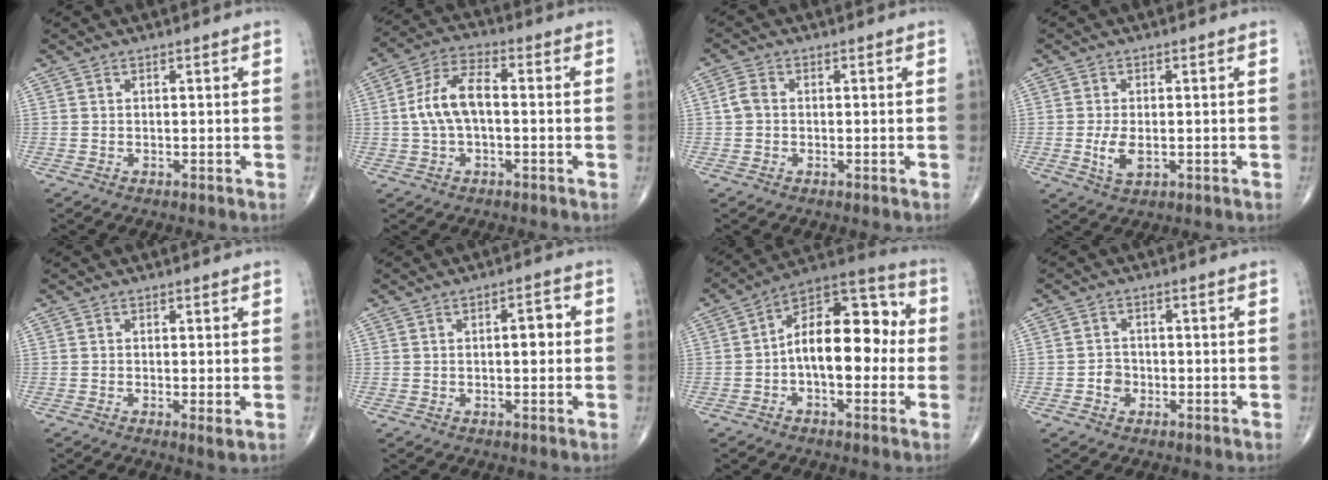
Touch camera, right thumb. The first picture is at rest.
{"total": 9.1, "force": [-0.2, 4.5, 7.9], "torque": [-0.162, 0.029, -0.010]}
{"total": 2.6, "force": [-0.1, 2.1, 1.7], "torque": [-0.033, 0.009, -0.006]}
{"total": 4.4, "force": [-0.8, 2.2, 3.7], "torque": [-0.076, -0.008, -0.011]}
{"total": 1.7, "force": [-0.2, 0.3, 1.7], "torque": [-0.036, -0.009, -0.008]}
{"total": 3.8, "force": [0.3, 1.7, 3.4], "torque": [-0.044, 0.008, 0.001]}
{"total": 16.4, "force": [-0.6, 8.8, 13.8], "torque": [-0.189, 0.046, -0.023]}
{"total": 2.7, "force": [-1.0, 2.2, 1.1], "torque": [-0.006, 0.008, -0.021]}